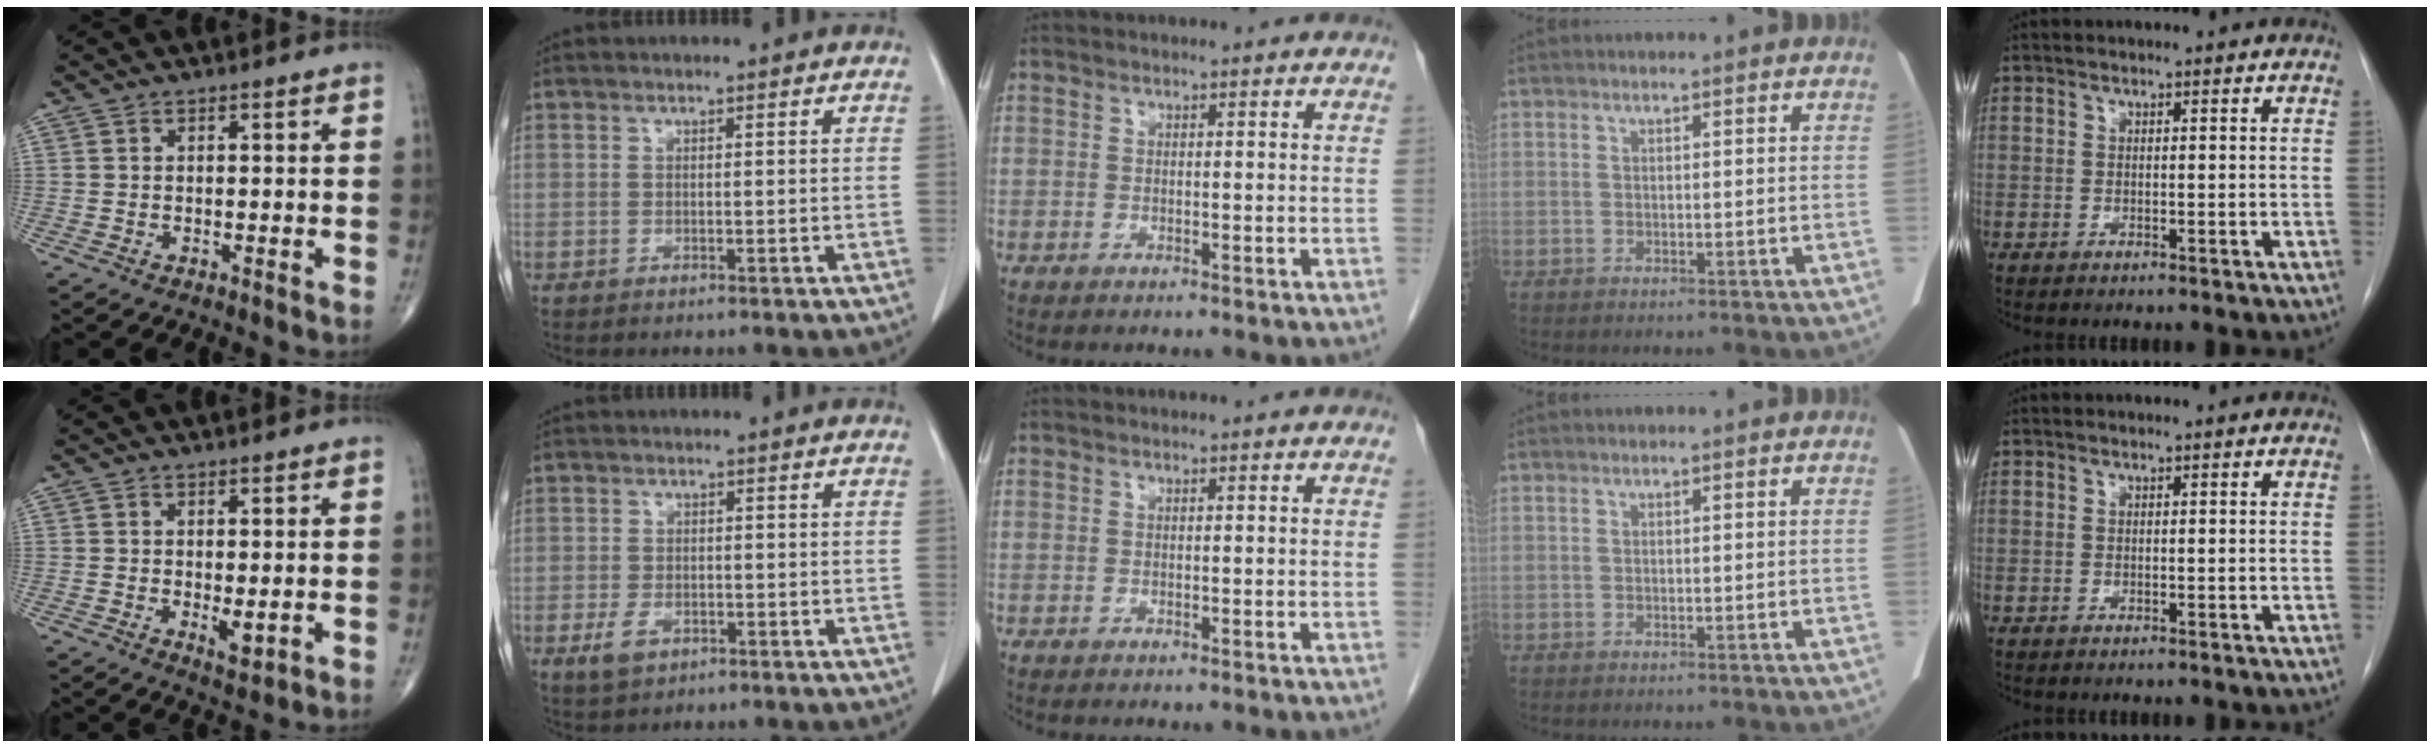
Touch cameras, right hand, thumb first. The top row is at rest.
{"thumb": {"total": 2.9, "force": [-0.3, 1.0, 2.7], "torque": [-0.041, -0.010, 0.001]}, "index": {"total": 3.4, "force": [-1.7, 2.1, 2.1], "torque": [-0.045, -0.002, -0.024]}}